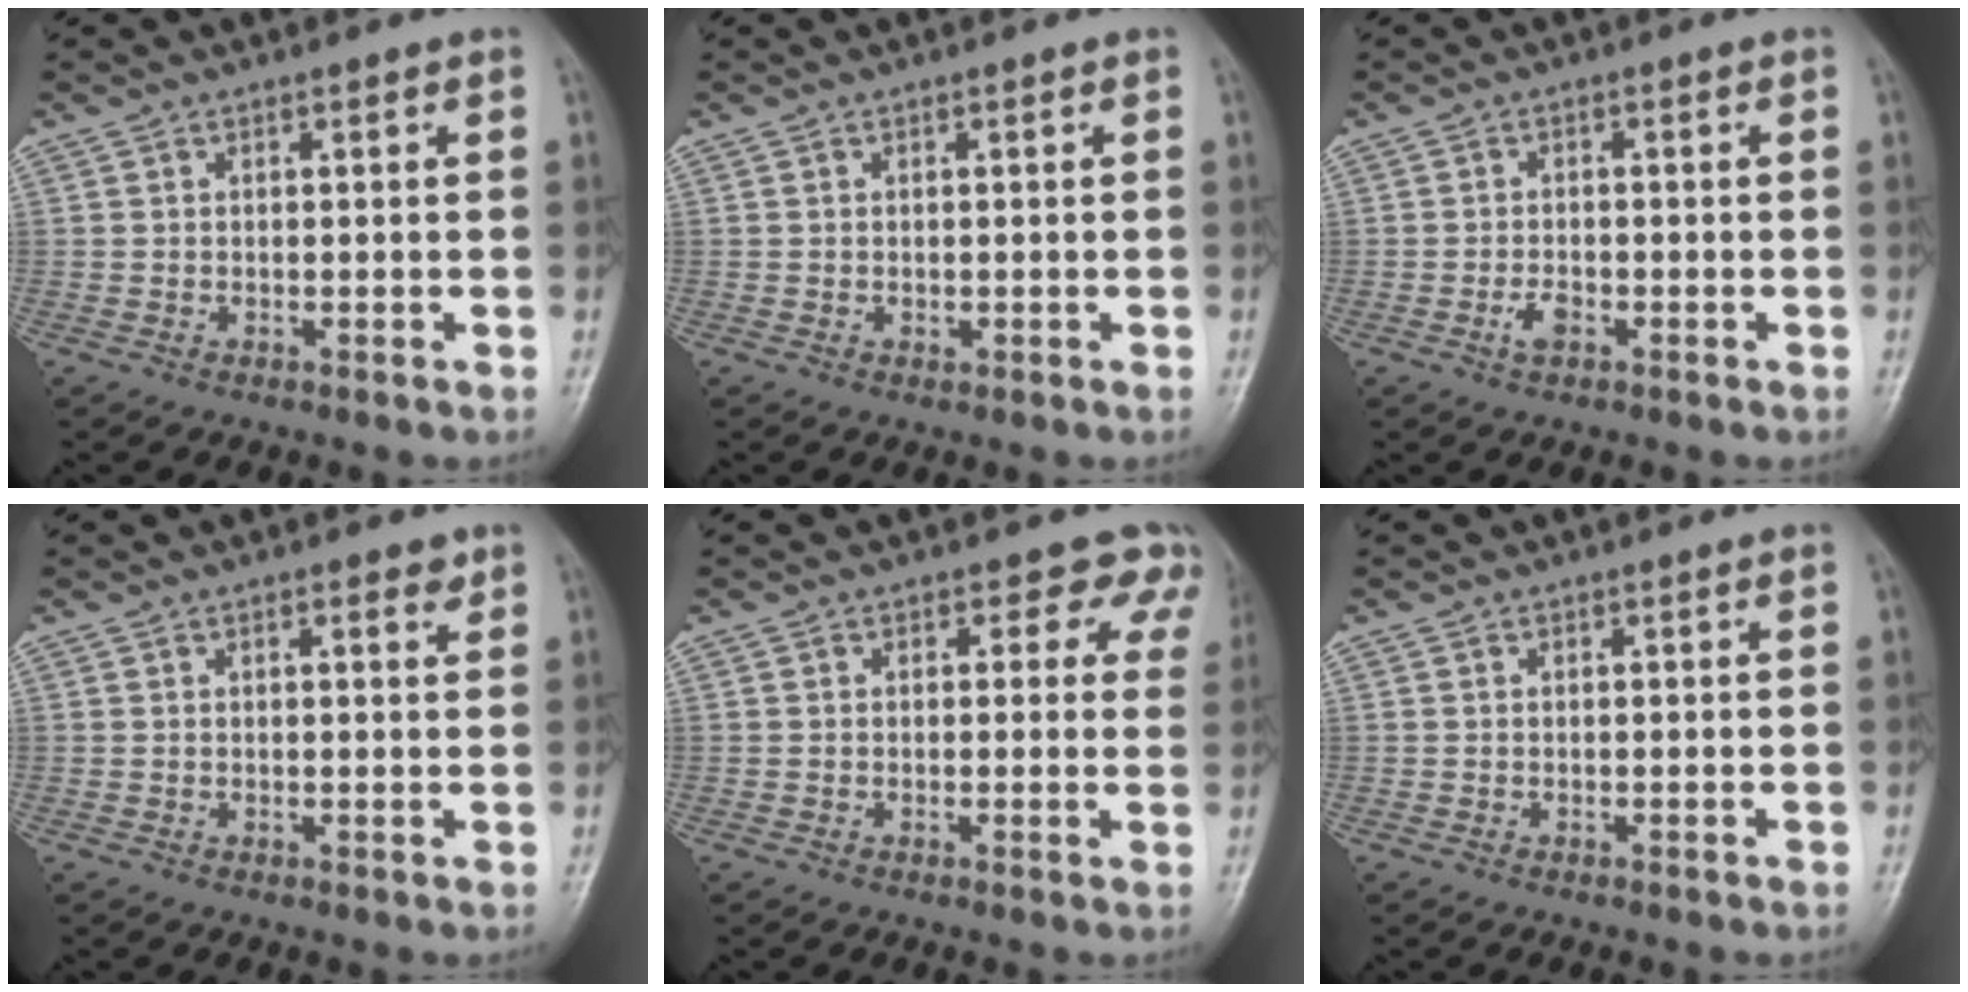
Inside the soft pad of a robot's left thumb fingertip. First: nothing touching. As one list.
[{"total": 0.7, "force": [0.0, 0.5, 0.4], "torque": [-0.004, 0.000, 0.001]}, {"total": 2.6, "force": [-1.3, 1.4, 1.8], "torque": [-0.035, 0.006, -0.024]}, {"total": 2.0, "force": [1.2, 0.7, 1.4], "torque": [-0.014, -0.005, 0.014]}, {"total": 5.0, "force": [3.5, 3.2, 1.6], "torque": [0.024, -0.013, 0.017]}, {"total": 0.0}]